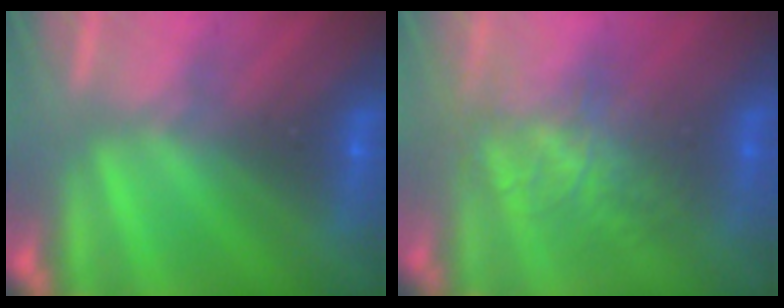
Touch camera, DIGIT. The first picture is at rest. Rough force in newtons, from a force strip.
{"total": 4.4}